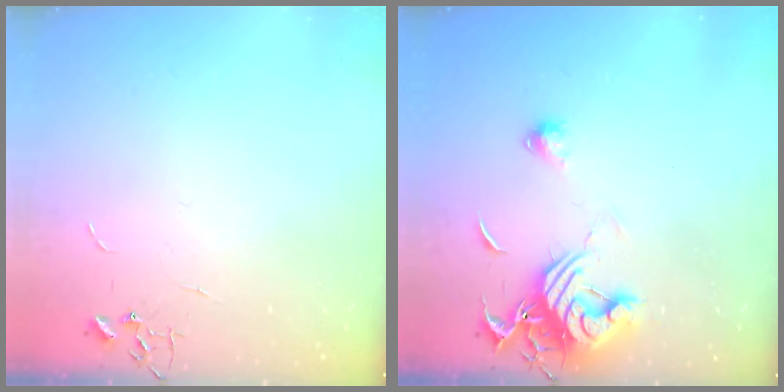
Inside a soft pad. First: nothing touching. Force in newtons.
{"total": 12.7, "press": 12.6, "slide": 1.3}